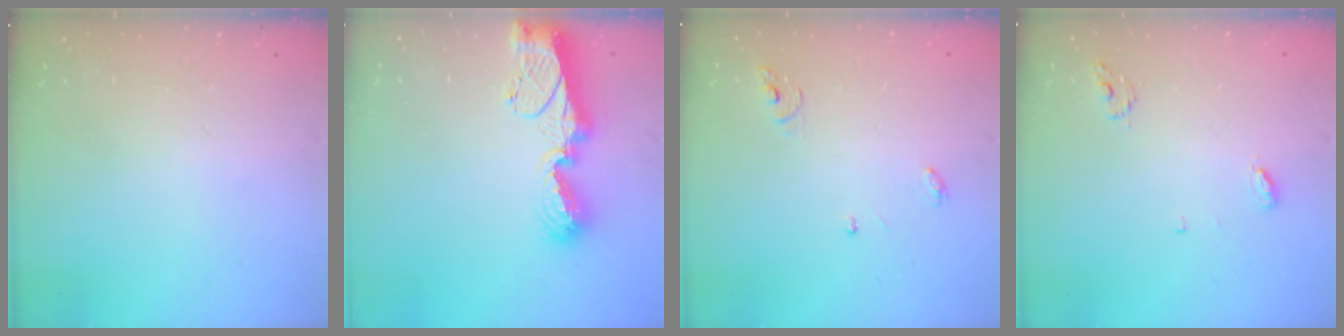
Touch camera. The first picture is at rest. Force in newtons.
{"total": 11.3, "press": 11.2, "slide": 1.0}
{"total": 3.9, "press": 3.9, "slide": 0.2}
{"total": 5.1, "press": 5.1, "slide": 0.4}